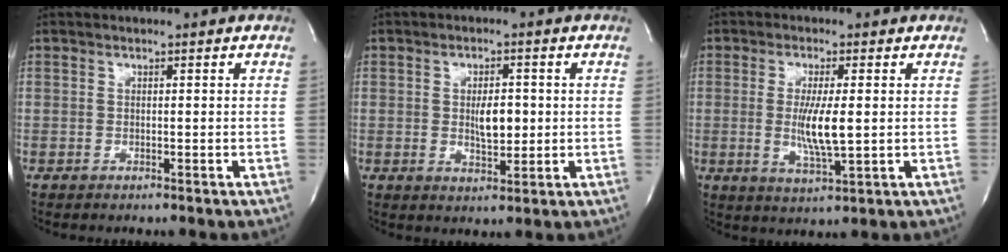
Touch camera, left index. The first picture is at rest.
{"total": 4.4, "force": [0.1, 1.8, 4.0], "torque": [-0.067, -0.003, 0.008]}
{"total": 6.5, "force": [0.0, 0.9, 6.4], "torque": [-0.129, -0.015, 0.002]}